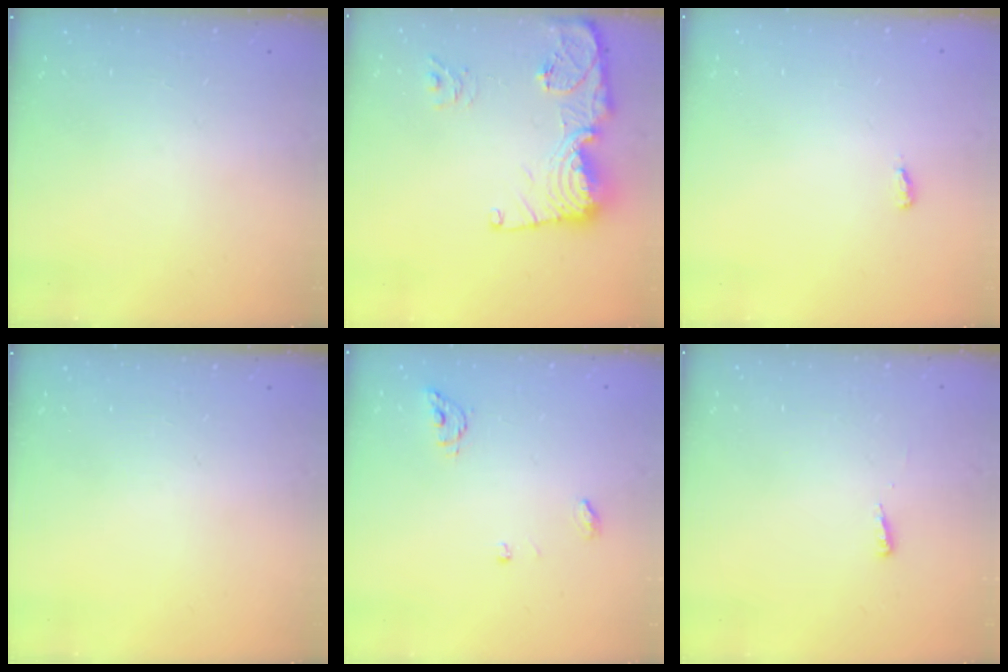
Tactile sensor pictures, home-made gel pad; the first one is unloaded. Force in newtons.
{"total": 17.1, "press": 17.0, "slide": 1.9}
{"total": 2.6, "press": 2.4, "slide": 1.0}
{"total": 0.0}
{"total": 5.2, "press": 5.2, "slide": 0.0}
{"total": 3.1, "press": 3.0, "slide": 0.9}